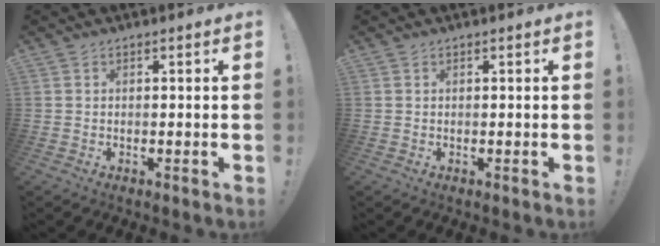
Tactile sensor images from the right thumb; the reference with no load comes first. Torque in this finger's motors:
{"motor_torque": [0.00, 0.00, -0.01, -0.01, 0.00]}